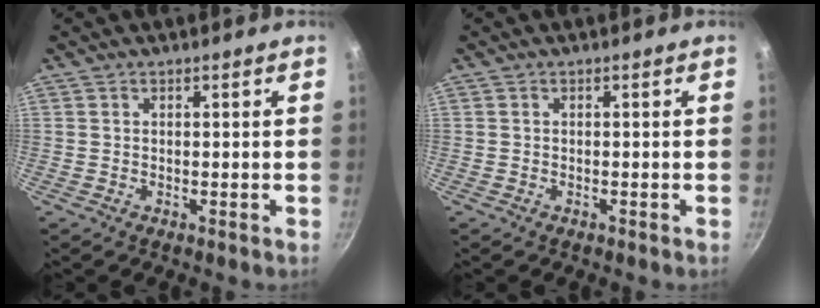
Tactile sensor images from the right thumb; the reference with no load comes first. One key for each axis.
{"total": 0.0}